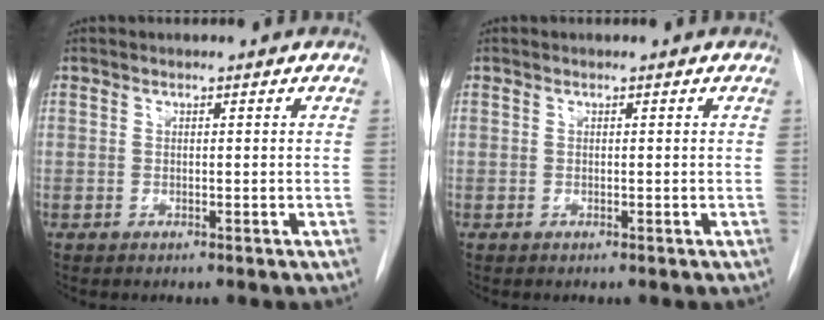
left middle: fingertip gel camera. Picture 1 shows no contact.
{"total": 0.0}